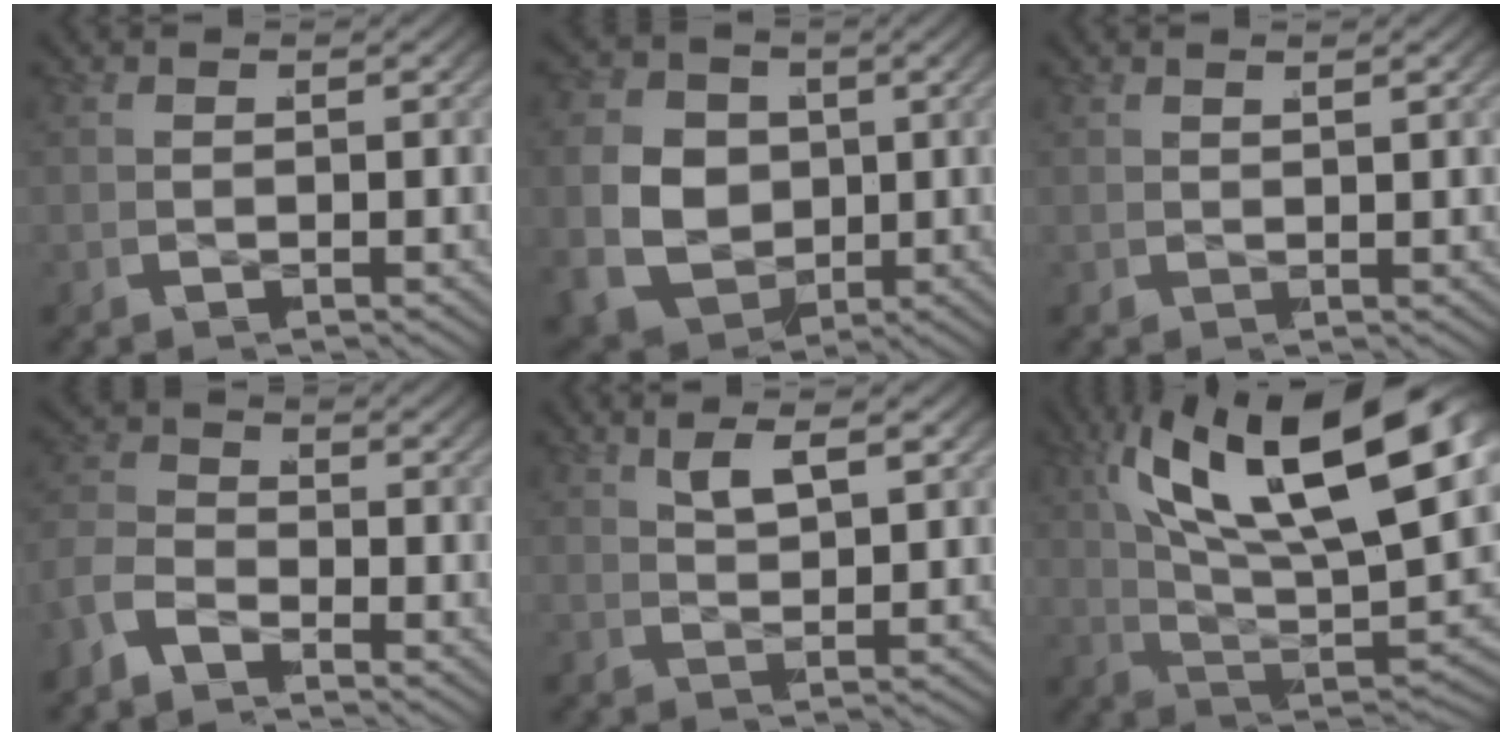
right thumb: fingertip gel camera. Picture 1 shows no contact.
{"total": 13.8, "force": [-0.6, 11.5, 7.6], "torque": [-0.200, -0.055, 0.000]}
{"total": 1.3, "force": [0.7, -1.1, -0.2], "torque": [0.007, 0.011, 0.013]}
{"total": 3.2, "force": [-1.7, 2.3, 1.3], "torque": [-0.031, -0.007, -0.040]}
{"total": 2.9, "force": [2.1, -0.6, 1.8], "torque": [-0.018, 0.018, 0.039]}
{"total": 16.7, "force": [3.8, 7.9, 14.2], "torque": [-0.258, -0.019, 0.071]}